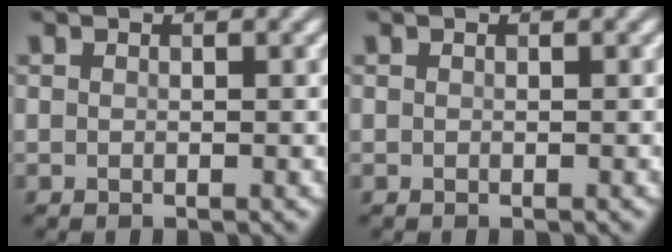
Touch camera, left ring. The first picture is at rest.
{"total": 0.0}